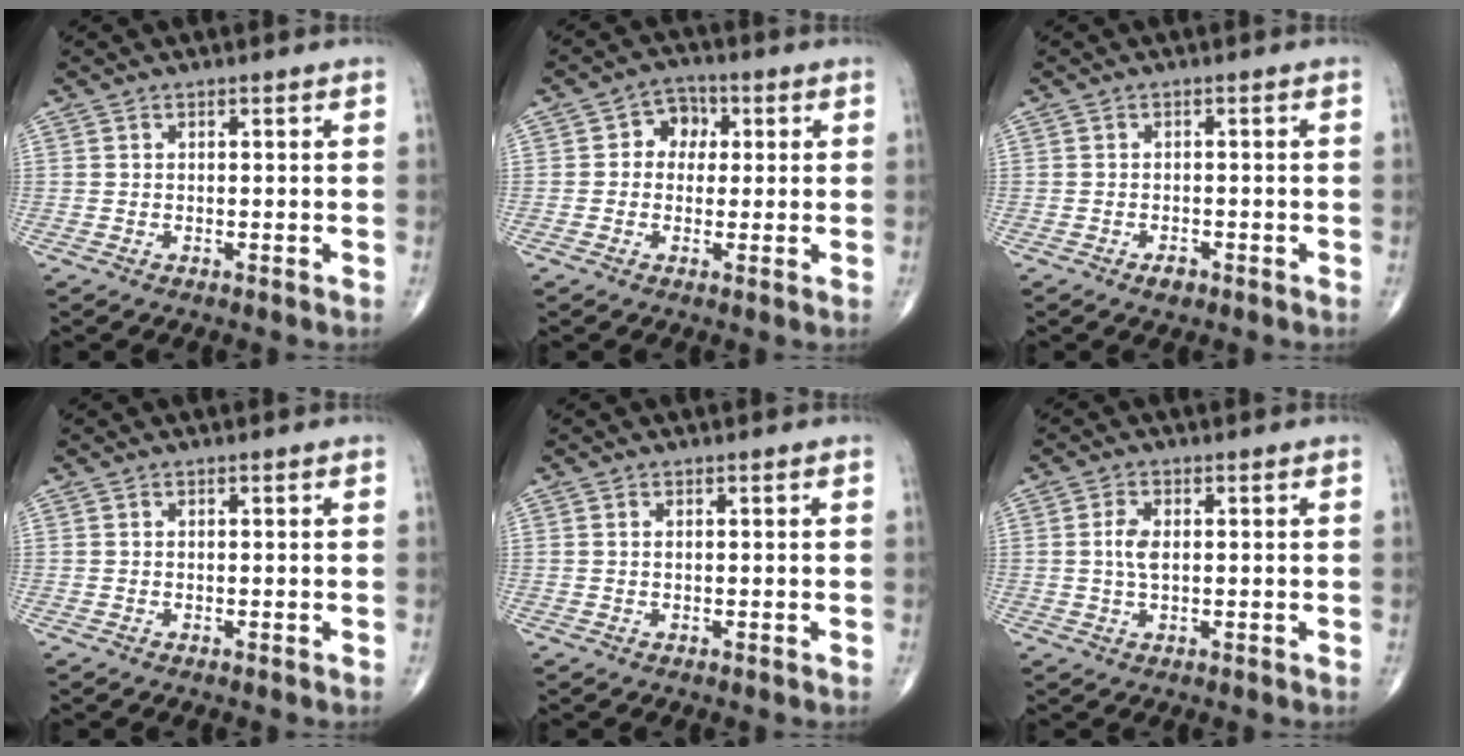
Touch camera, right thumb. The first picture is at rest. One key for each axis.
{"total": 5.3, "fx": 0.9, "fy": 4.4, "fz": 2.8, "tx": -0.007, "ty": 0.011, "tz": 0.004}
{"total": 1.7, "fx": -1.1, "fy": 1.0, "fz": 0.9, "tx": -0.015, "ty": 0.002, "tz": -0.016}
{"total": 0.0}
{"total": 0.0}
{"total": 3.5, "fx": 0.3, "fy": 1.7, "fz": 3.0, "tx": -0.064, "ty": 0.000, "tz": 0.005}